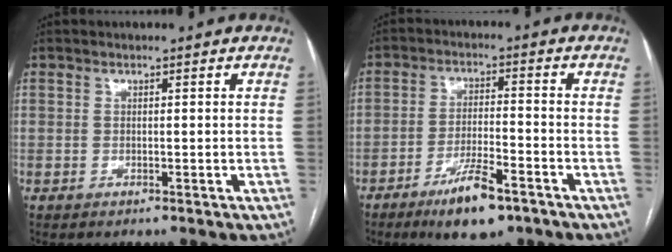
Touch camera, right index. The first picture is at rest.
{"total": 8.8, "force": [-5.7, 1.8, 6.5], "torque": [-0.119, -0.012, -0.093]}